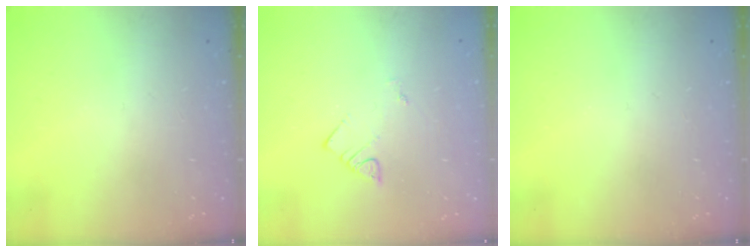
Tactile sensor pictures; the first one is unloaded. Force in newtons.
{"total": 2.8, "press": 2.8, "slide": 0.2}
{"total": 0.0}